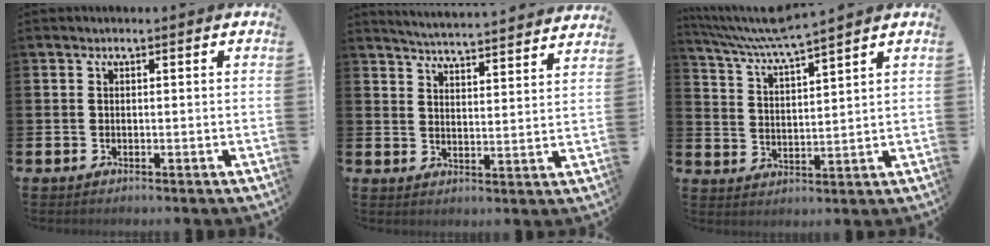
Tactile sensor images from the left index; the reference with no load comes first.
{"total": 5.2, "force": [5.2, -0.2, 0.4], "torque": [-0.021, -0.046, 0.089]}
{"total": 6.4, "force": [6.0, 0.0, 2.2], "torque": [-0.071, -0.032, 0.105]}